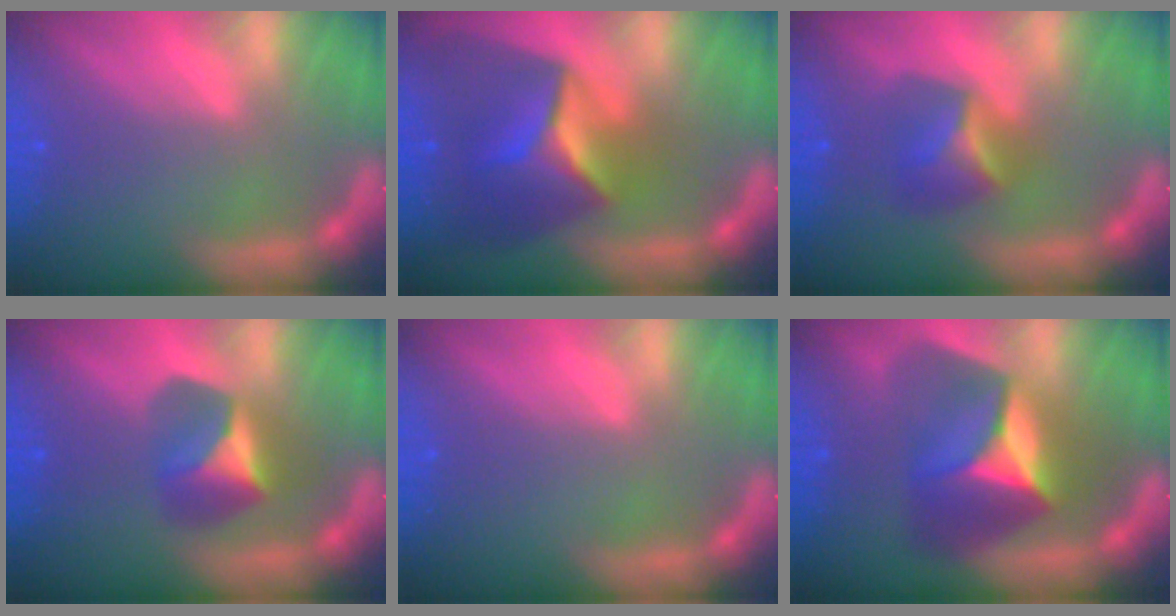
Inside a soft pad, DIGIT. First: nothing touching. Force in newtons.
{"total": 9.4}
{"total": 4.0}
{"total": 4.4}
{"total": 0.0}
{"total": 9.0}